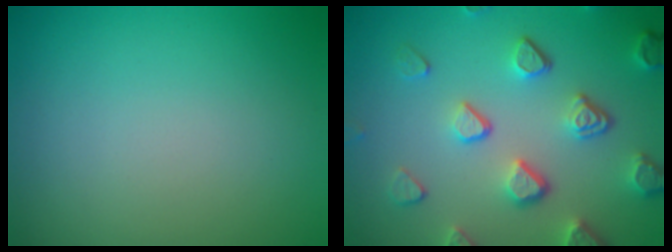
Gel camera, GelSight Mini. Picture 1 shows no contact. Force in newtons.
{"total": 5.1, "press": 4.0, "slide": 3.2}